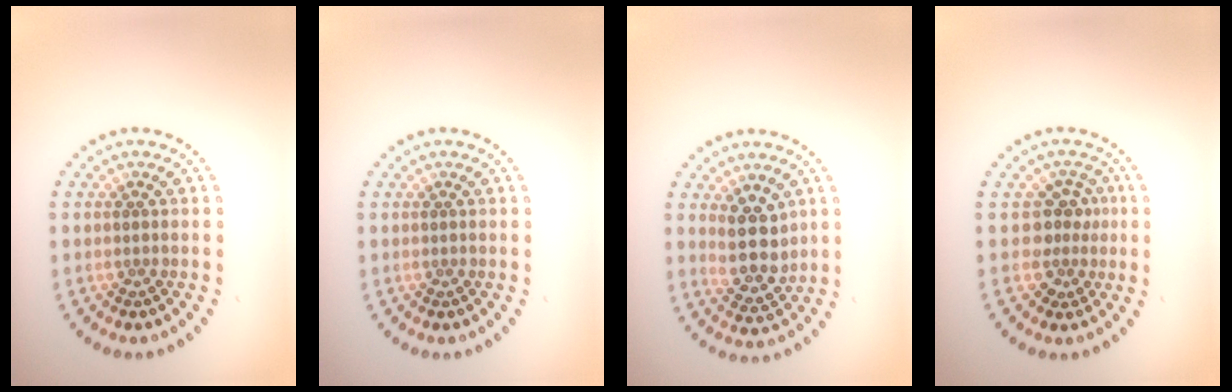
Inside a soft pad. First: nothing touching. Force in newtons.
{"total": 0.0}
{"total": 3.8, "press": 3.5, "slide": 1.5}
{"total": 2.6, "press": 1.9, "slide": 1.7}